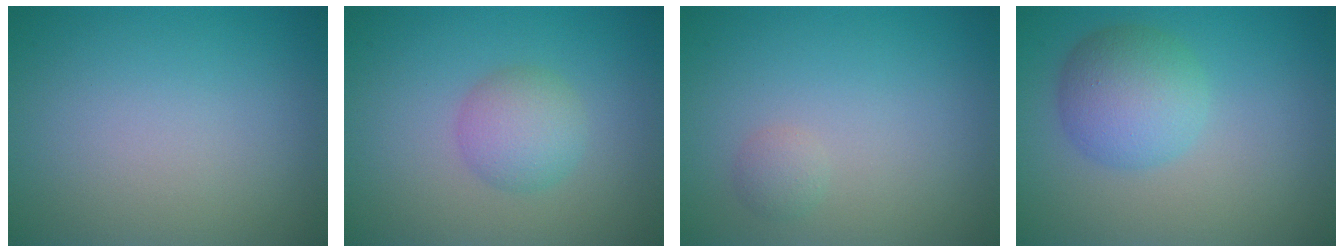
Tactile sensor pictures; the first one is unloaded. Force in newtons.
{"total": 2.9, "press": 2.9, "slide": 0.1}
{"total": 1.0, "press": 1.0, "slide": 0.1}
{"total": 4.5, "press": 4.5, "slide": 0.1}